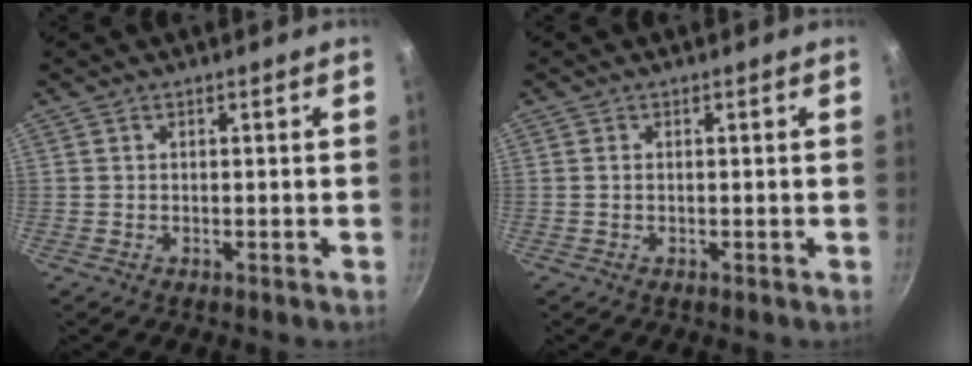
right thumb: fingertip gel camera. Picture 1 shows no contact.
{"total": 0.5, "force": [0.1, 0.3, 0.4], "torque": [-0.007, 0.002, 0.000]}